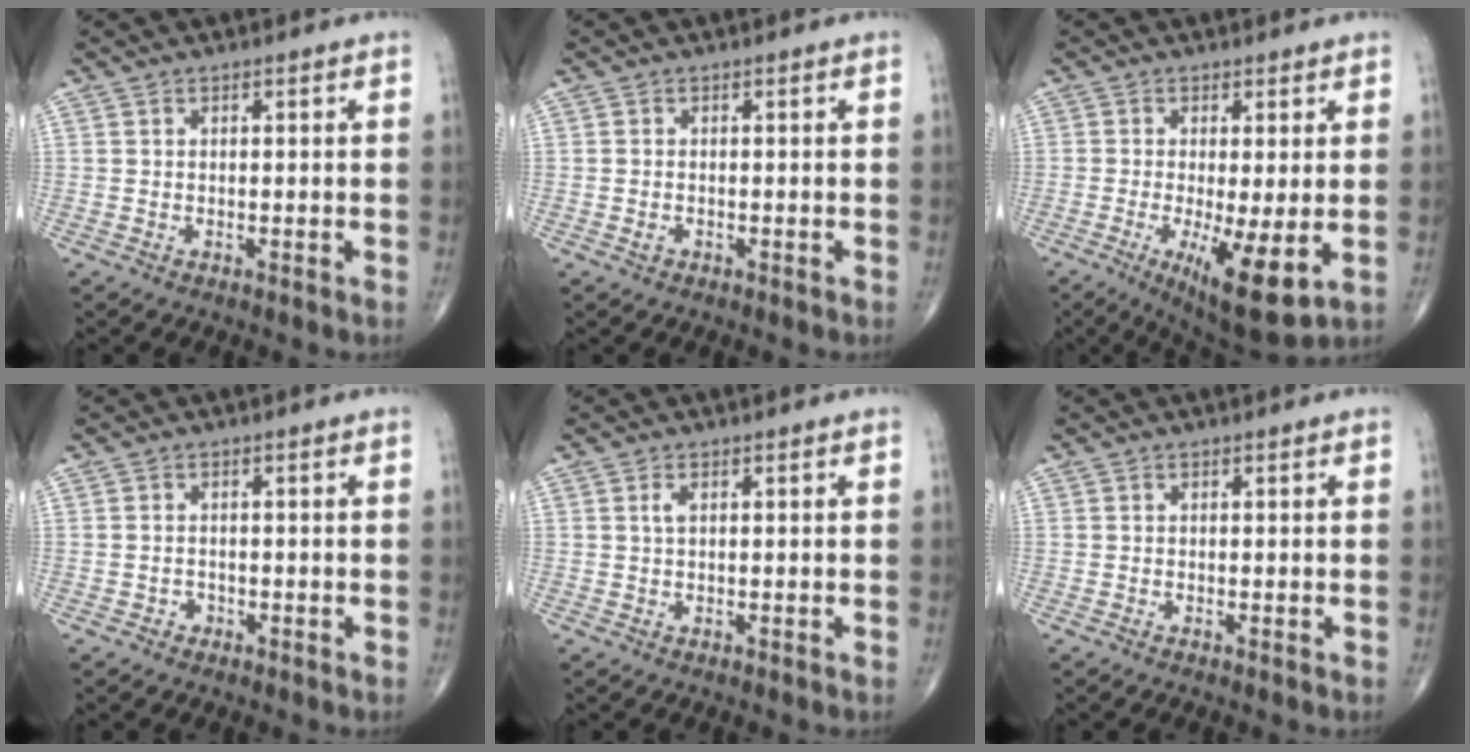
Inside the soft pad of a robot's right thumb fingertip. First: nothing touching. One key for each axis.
{"total": 0.9, "fx": -0.3, "fy": 0.6, "fz": 0.5, "tx": -0.011, "ty": 0.004, "tz": -0.005}
{"total": 11.0, "fx": -2.6, "fy": 3.0, "fz": 10.3, "tx": -0.172, "ty": -0.026, "tz": -0.034}
{"total": 1.2, "fx": -0.6, "fy": 1.0, "fz": 0.2, "tx": 0.002, "ty": 0.005, "tz": -0.014}
{"total": 1.1, "fx": 0.3, "fy": 0.4, "fz": 1.0, "tx": -0.024, "ty": 0.003, "tz": 0.005}
{"total": 0.0}